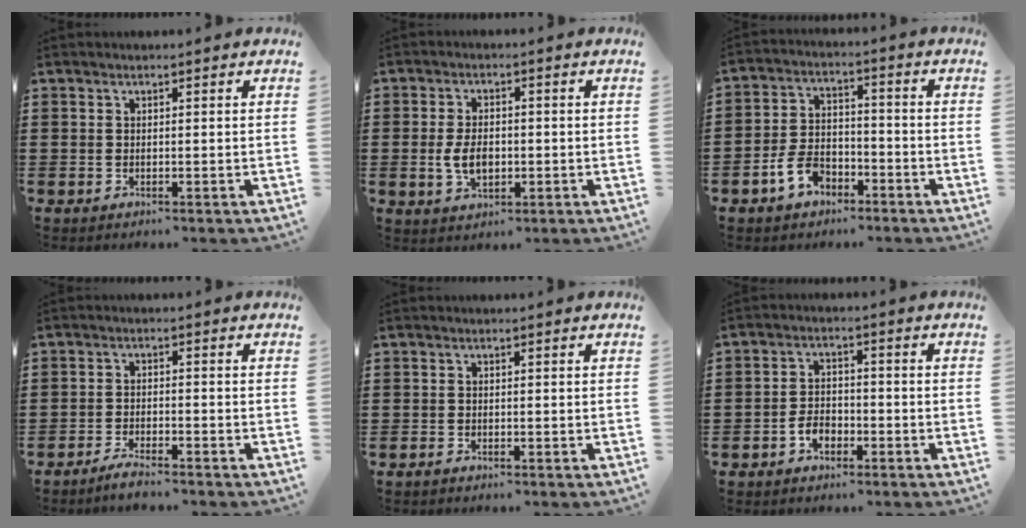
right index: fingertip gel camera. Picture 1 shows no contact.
{"total": 5.0, "force": [-0.7, 2.9, 4.0], "torque": [-0.090, 0.000, -0.015]}
{"total": 5.9, "force": [-3.6, 3.7, 2.9], "torque": [-0.076, 0.009, -0.072]}
{"total": 2.5, "force": [-2.4, -0.2, 0.7], "torque": [-0.016, 0.001, -0.046]}
{"total": 0.6, "force": [-0.5, 0.1, 0.2], "torque": [-0.006, -0.003, -0.010]}
{"total": 3.3, "force": [-2.0, 2.0, 1.7], "torque": [-0.043, -0.001, -0.040]}